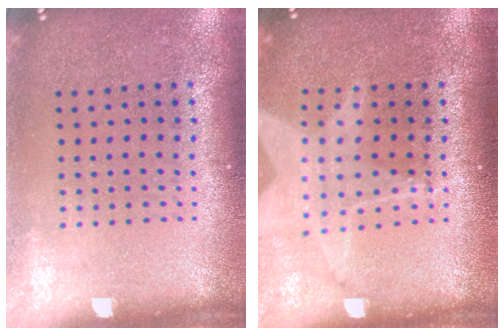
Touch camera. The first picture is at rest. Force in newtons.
{"total": 1.3, "press": 1.3, "slide": 0.1}